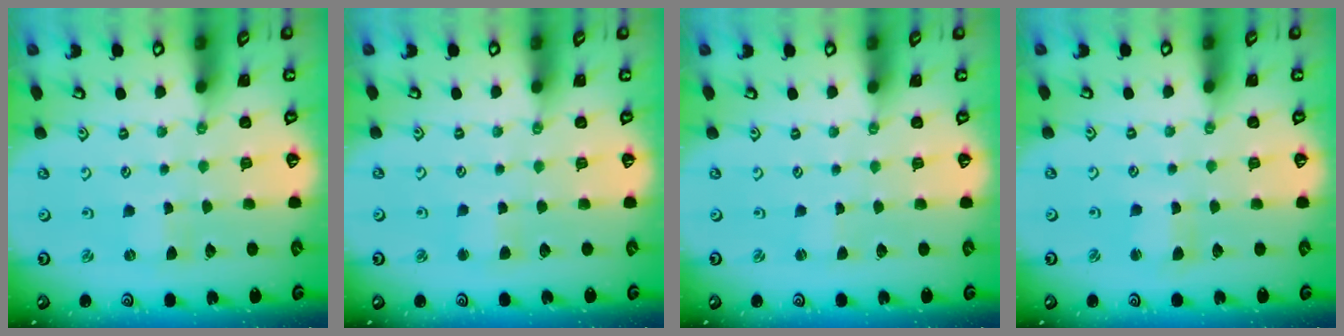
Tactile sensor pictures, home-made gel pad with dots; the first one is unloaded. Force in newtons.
{"total": 2.8, "press": 2.8, "slide": 0.2}
{"total": 0.0}
{"total": 2.6, "press": 2.5, "slide": 0.3}